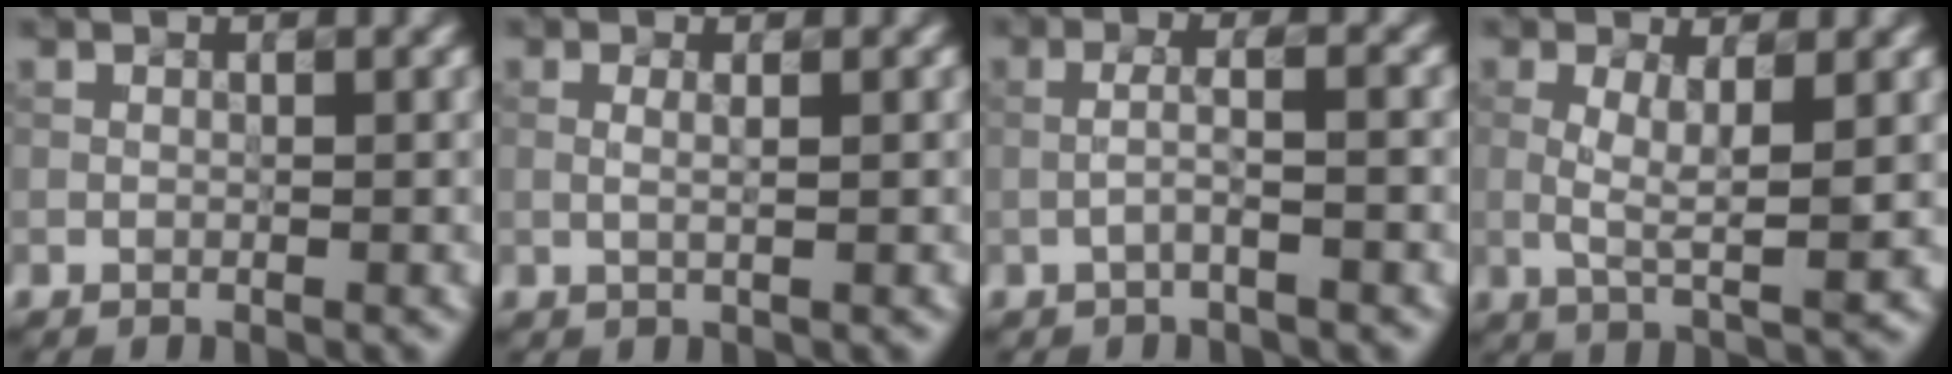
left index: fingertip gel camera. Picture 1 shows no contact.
{"total": 0.8, "force": [0.2, 0.2, 0.8], "torque": [-0.013, 0.000, 0.002]}
{"total": 2.0, "force": [-0.8, 0.0, 1.8], "torque": [-0.037, 0.016, -0.015]}
{"total": 3.6, "force": [0.1, 0.6, 3.5], "torque": [-0.075, 0.001, 0.010]}